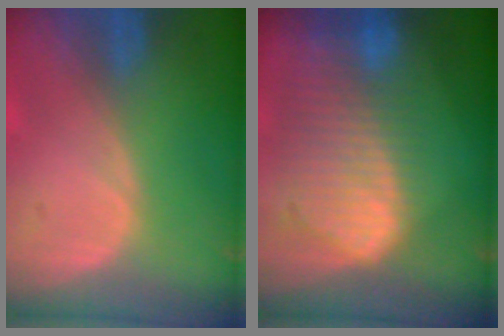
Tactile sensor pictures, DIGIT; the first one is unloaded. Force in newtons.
{"total": 10.6, "press": 9.1, "slide": 5.3}